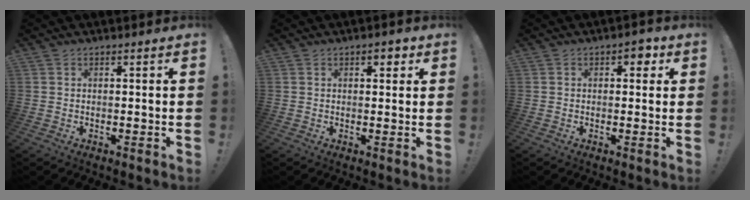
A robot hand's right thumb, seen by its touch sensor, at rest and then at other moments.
{"total": 2.6, "force": [1.1, 1.3, 1.9], "torque": [-0.016, -0.003, 0.014]}
{"total": 3.2, "force": [0.9, 2.1, 2.3], "torque": [-0.017, -0.001, 0.009]}